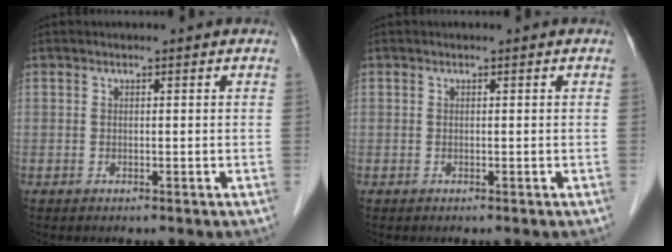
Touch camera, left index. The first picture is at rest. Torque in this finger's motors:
{"motor_torque": [0.00, 0.00, 0.00, 0.00]}